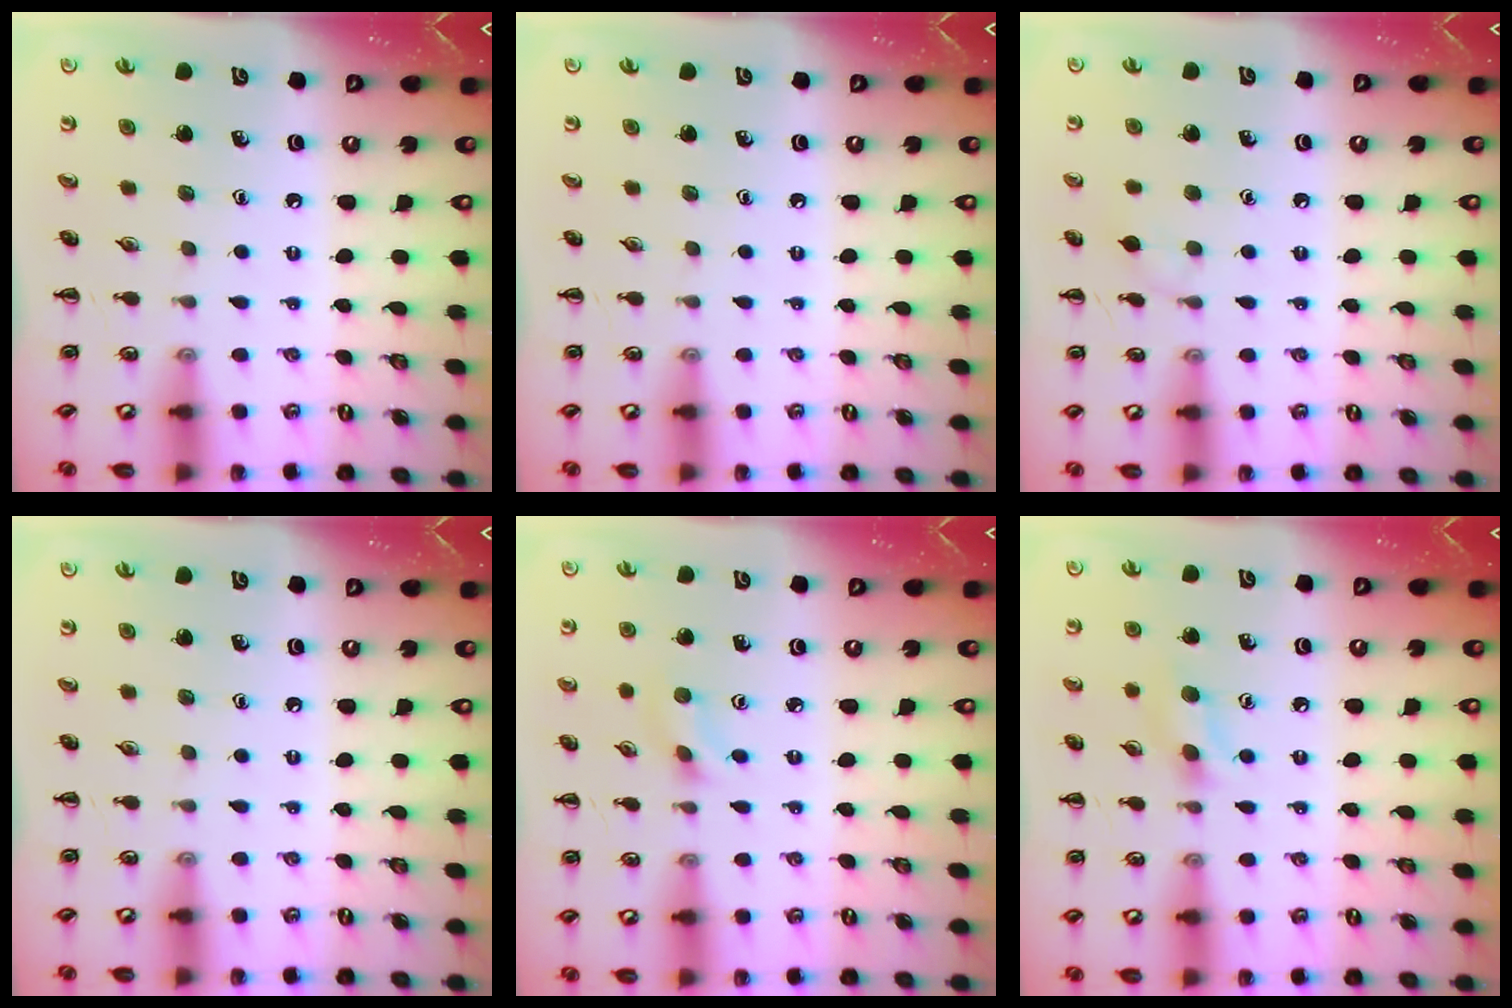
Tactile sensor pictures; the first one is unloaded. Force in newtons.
{"total": 0.0}
{"total": 5.0, "press": 4.7, "slide": 1.7}
{"total": 0.0}
{"total": 2.3, "press": 2.1, "slide": 0.9}
{"total": 6.2, "press": 5.9, "slide": 1.8}